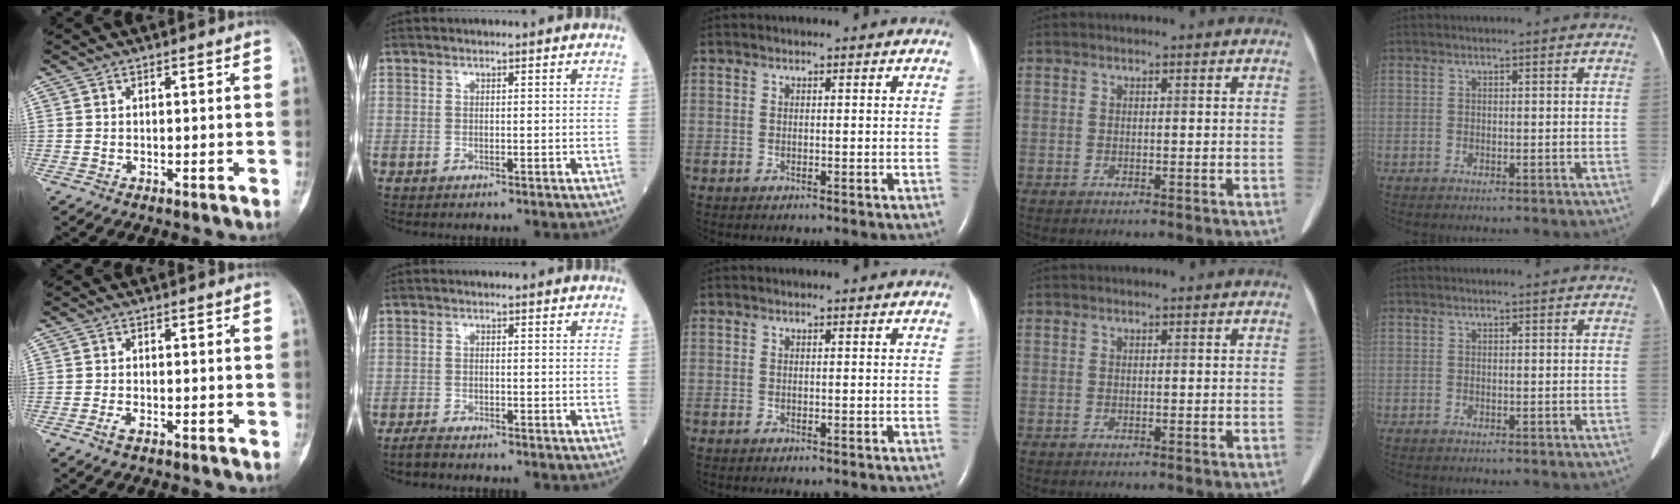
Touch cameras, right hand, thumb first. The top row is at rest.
{"thumb": {"total": 1.5, "force": [-0.9, 0.5, 1.1], "torque": [-0.027, 0.001, -0.020]}, "index": {"total": 2.1, "force": [-1.9, 0.2, 0.7], "torque": [-0.020, -0.006, -0.035]}}